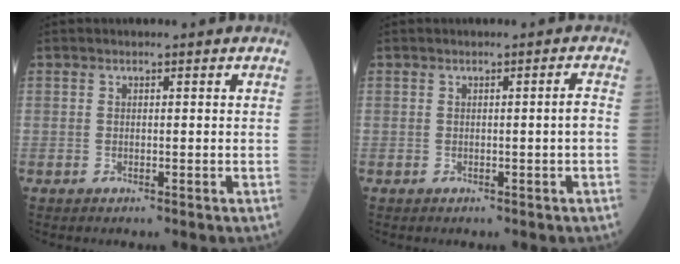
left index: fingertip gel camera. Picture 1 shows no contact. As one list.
[{"total": 1.3, "force": [-0.4, -0.4, 1.2], "torque": [-0.019, -0.002, -0.004]}]